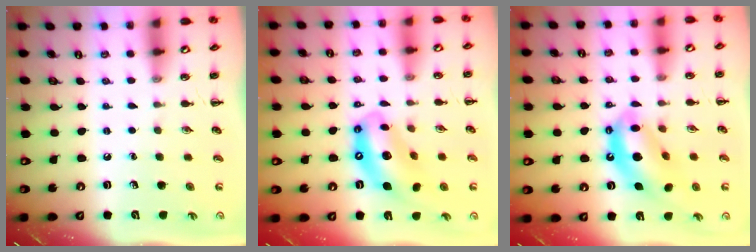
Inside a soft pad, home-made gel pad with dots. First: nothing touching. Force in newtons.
{"total": 12.8, "press": 12.3, "slide": 3.5}
{"total": 12.9, "press": 12.4, "slide": 3.4}